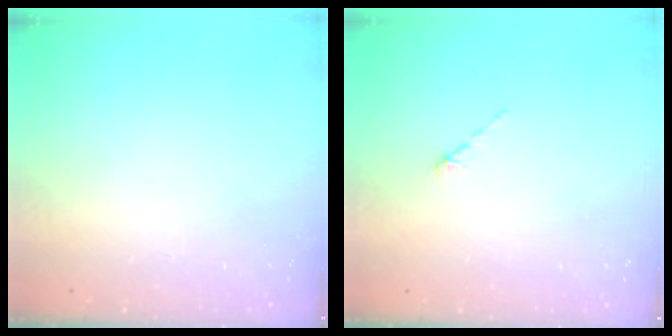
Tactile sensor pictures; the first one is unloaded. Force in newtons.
{"total": 0.0}